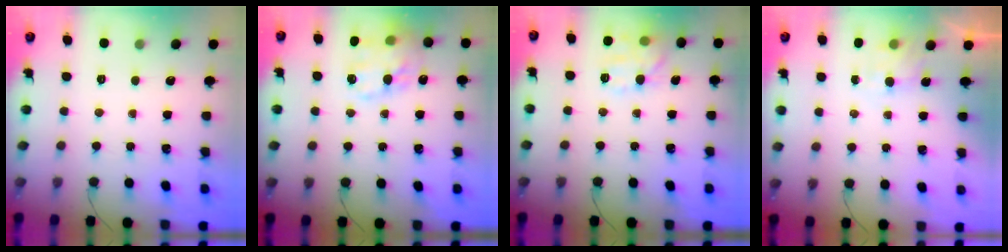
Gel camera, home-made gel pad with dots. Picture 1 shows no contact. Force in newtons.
{"total": 18.2, "press": 18.0, "slide": 3.0}
{"total": 11.9, "press": 11.9, "slide": 0.2}
{"total": 2.2, "press": 2.0, "slide": 0.9}